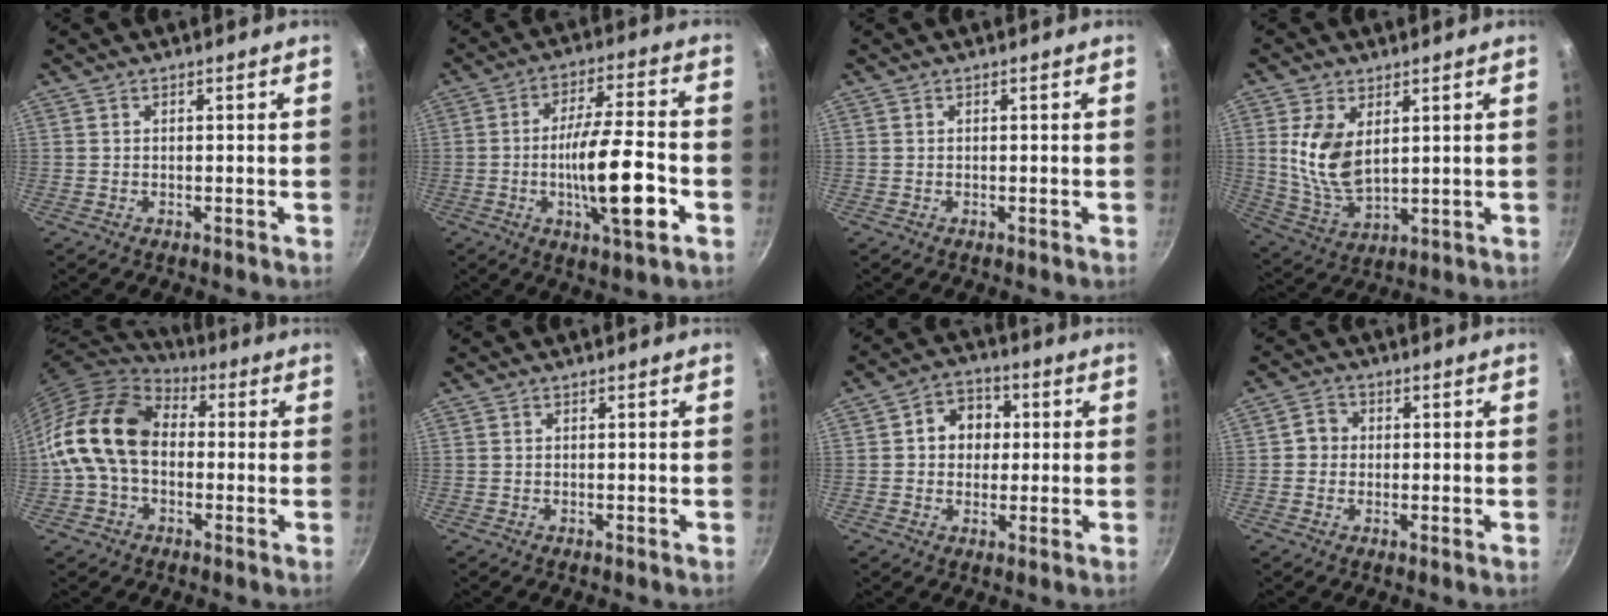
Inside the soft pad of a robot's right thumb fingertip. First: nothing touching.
{"total": 15.1, "force": [-3.9, 3.5, 14.2], "torque": [-0.230, 0.019, -0.067]}
{"total": 0.0}
{"total": 11.2, "force": [2.7, 6.4, 8.7], "torque": [-0.168, -0.026, 0.064]}
{"total": 16.6, "force": [-0.2, 11.8, 11.7], "torque": [-0.195, 0.039, -0.020]}
{"total": 0.0}
{"total": 8.4, "force": [1.2, 7.1, 4.4], "torque": [-0.028, 0.010, 0.006]}
{"total": 3.4, "force": [0.0, 3.2, 1.2], "torque": [0.003, 0.006, -0.009]}